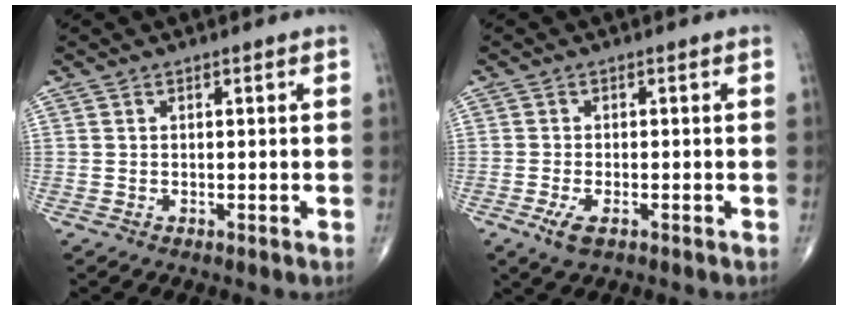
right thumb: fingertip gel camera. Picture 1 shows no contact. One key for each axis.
{"total": 3.3, "fx": -1.6, "fy": 1.4, "fz": 2.5, "tx": -0.056, "ty": -0.004, "tz": -0.027}